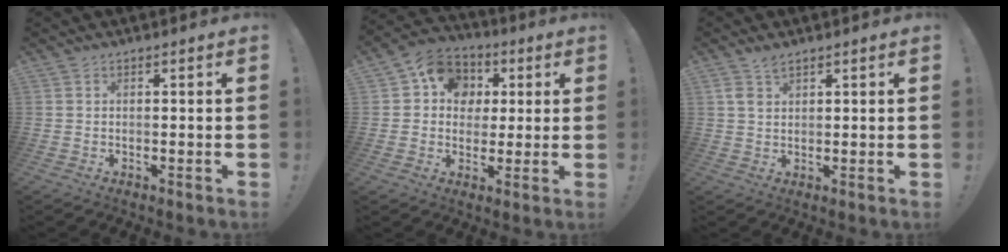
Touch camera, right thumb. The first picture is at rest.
{"total": 11.5, "force": [2.9, 10.1, 4.7], "torque": [-0.061, -0.006, 0.059]}
{"total": 3.8, "force": [2.6, 2.1, 1.8], "torque": [-0.024, -0.010, 0.048]}